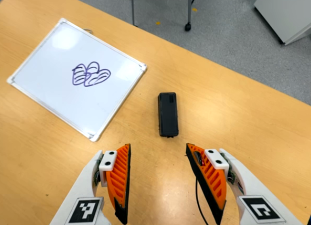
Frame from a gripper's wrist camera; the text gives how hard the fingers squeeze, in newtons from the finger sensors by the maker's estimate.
{"total": 0.0}